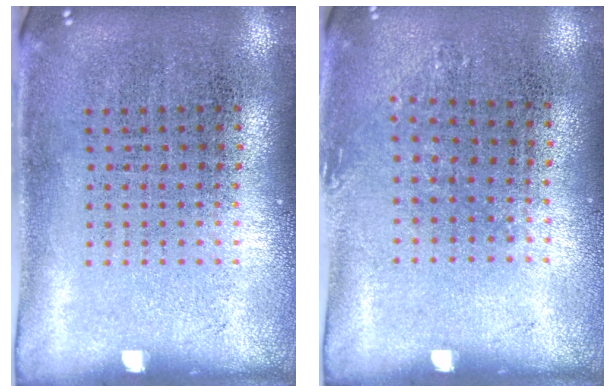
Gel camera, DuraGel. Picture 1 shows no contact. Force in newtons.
{"total": 0.7, "press": 0.6, "slide": 0.3}